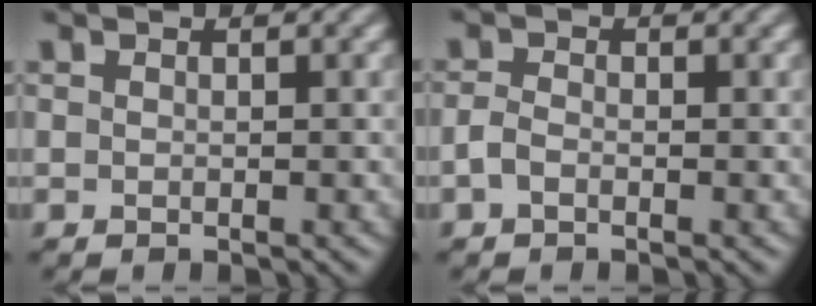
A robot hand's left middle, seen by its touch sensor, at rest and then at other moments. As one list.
[{"total": 1.2, "force": [-0.8, 0.6, 0.7], "torque": [-0.018, 0.001, -0.020]}]